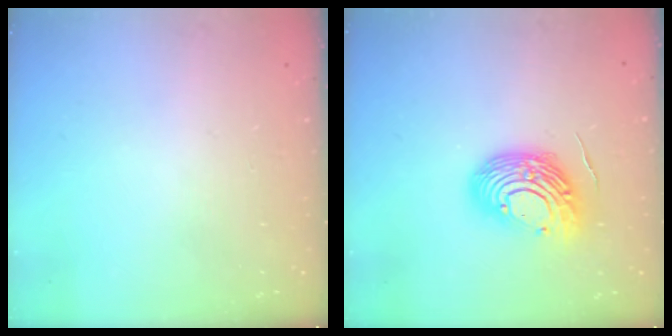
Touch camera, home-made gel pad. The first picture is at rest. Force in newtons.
{"total": 13.6, "press": 13.4, "slide": 2.2}